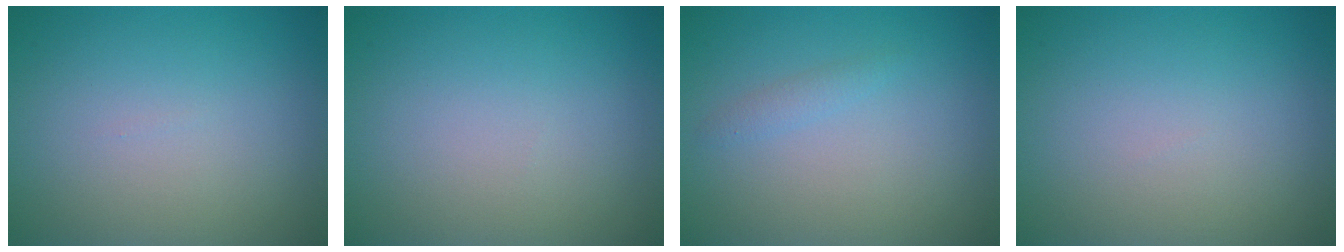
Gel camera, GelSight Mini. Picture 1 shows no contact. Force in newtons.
{"total": 0.0}
{"total": 0.9, "press": 0.9, "slide": 0.0}
{"total": 0.0}